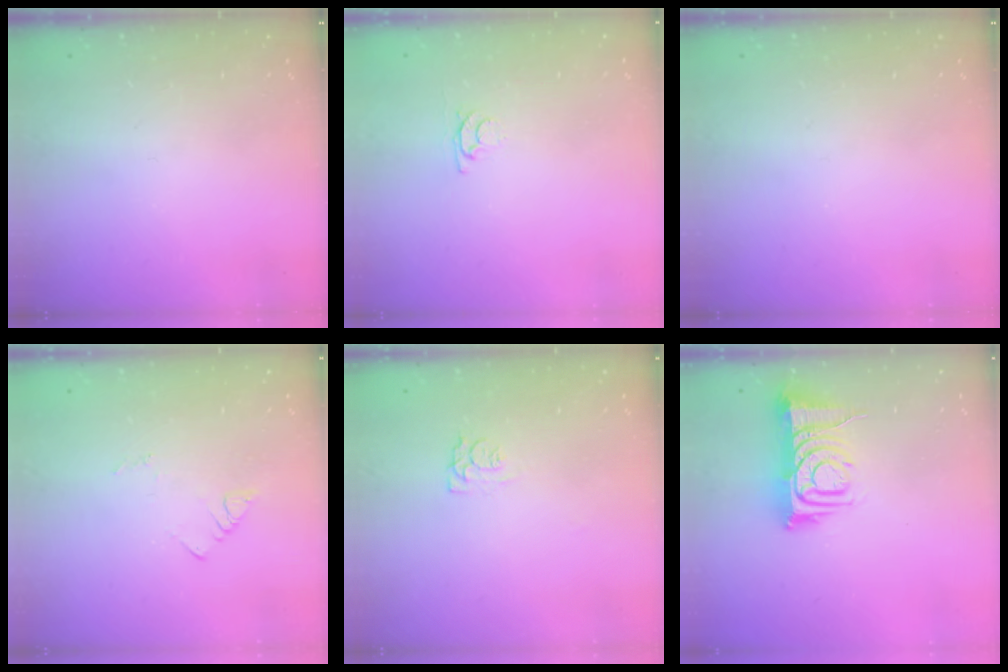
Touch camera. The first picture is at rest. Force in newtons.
{"total": 3.1, "press": 3.0, "slide": 0.4}
{"total": 0.0}
{"total": 3.7, "press": 3.7, "slide": 0.2}
{"total": 5.0, "press": 4.9, "slide": 0.5}
{"total": 9.4, "press": 9.3, "slide": 1.2}